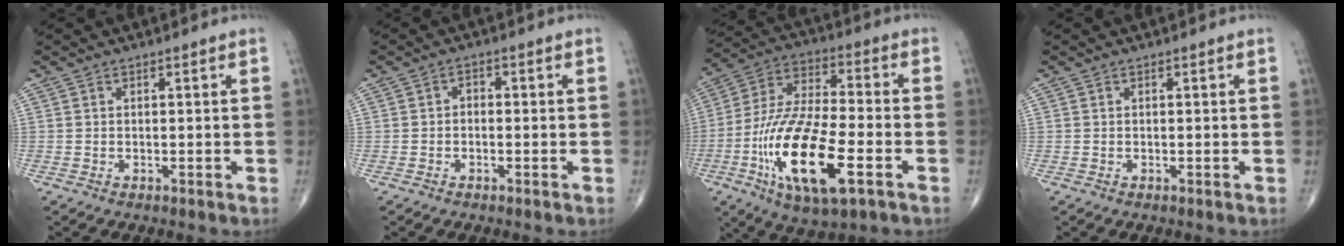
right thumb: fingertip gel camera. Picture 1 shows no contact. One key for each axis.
{"total": 1.4, "fx": -0.3, "fy": 1.1, "fz": 0.9, "tx": -0.005, "ty": 0.008, "tz": -0.009}
{"total": 21.4, "fx": -7.3, "fy": 7.6, "fz": 18.6, "tx": -0.372, "ty": 0.019, "tz": -0.124}
{"total": 0.0}